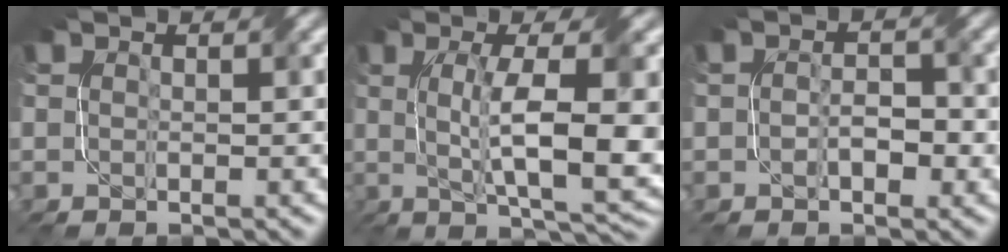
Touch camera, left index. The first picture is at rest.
{"total": 10.4, "force": [0.3, 2.6, 10.1], "torque": [-0.156, -0.004, 0.011]}
{"total": 2.3, "force": [-0.8, 1.3, 1.8], "torque": [-0.029, 0.003, -0.015]}